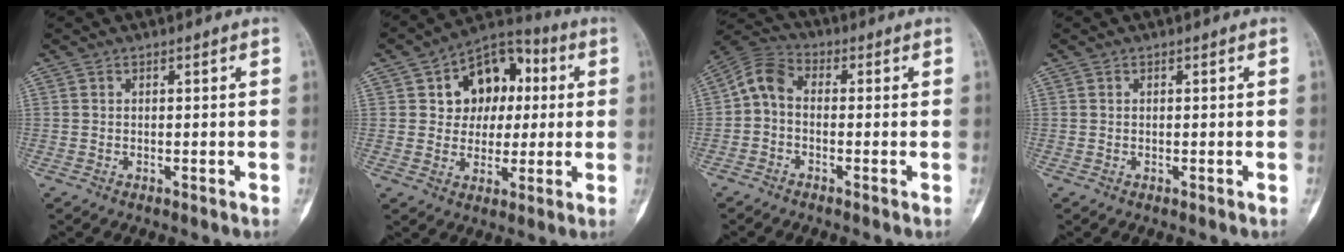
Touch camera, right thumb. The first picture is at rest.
{"total": 13.5, "force": [2.9, 10.3, 8.2], "torque": [-0.063, 0.017, 0.039]}
{"total": 6.2, "force": [-0.6, 4.1, 4.5], "torque": [-0.082, 0.023, -0.030]}
{"total": 0.0}